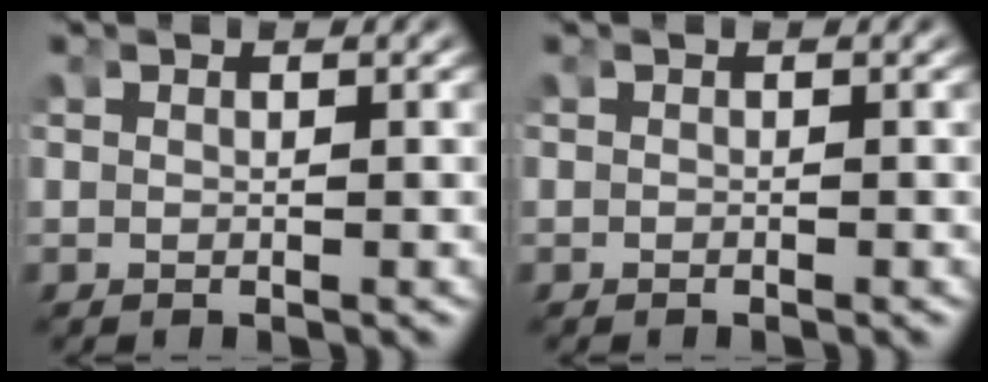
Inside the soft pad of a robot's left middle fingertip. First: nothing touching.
{"total": 0.0}